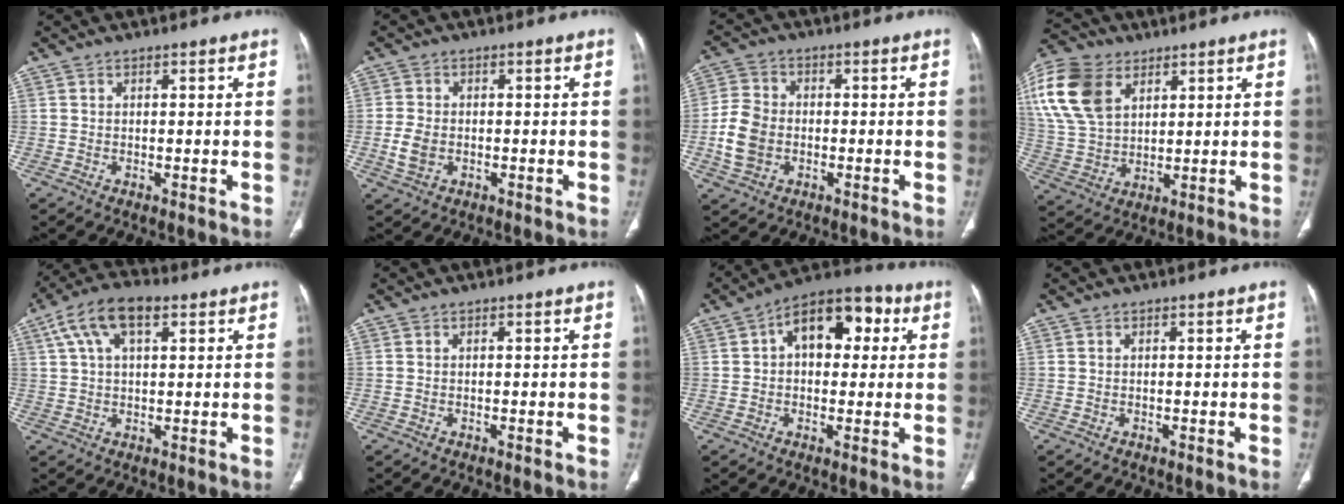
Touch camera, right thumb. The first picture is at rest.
{"total": 4.2, "force": [-1.0, 3.1, 2.7], "torque": [-0.057, 0.006, -0.015]}
{"total": 8.3, "force": [-1.8, 6.5, 4.8], "torque": [-0.094, 0.015, -0.035]}
{"total": 17.5, "force": [7.1, 11.6, 11.0], "torque": [-0.230, -0.010, 0.141]}
{"total": 10.0, "force": [4.3, 4.8, 7.6], "torque": [-0.148, 0.020, 0.075]}
{"total": 0.0}
{"total": 13.3, "force": [3.3, 8.1, 10.0], "torque": [-0.111, 0.029, 0.042]}
{"total": 0.0}